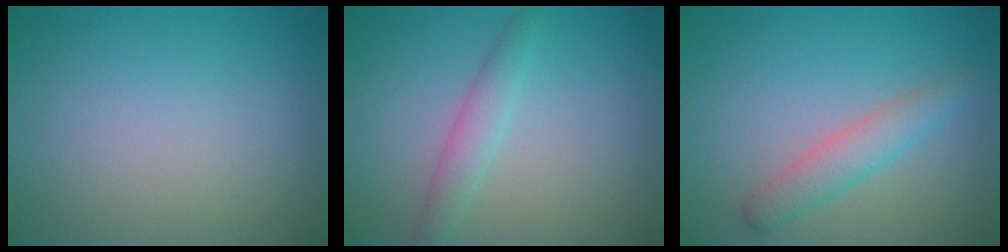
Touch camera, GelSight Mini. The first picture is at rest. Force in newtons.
{"total": 2.0, "press": 2.0, "slide": 0.1}
{"total": 2.7, "press": 2.7, "slide": 0.1}